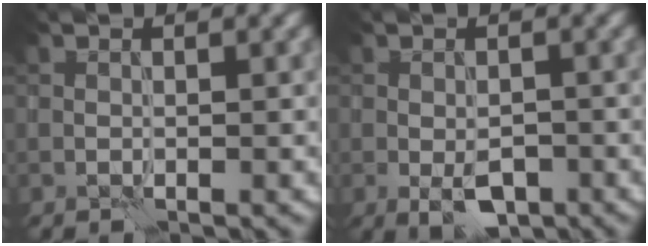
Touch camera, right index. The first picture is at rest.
{"total": 3.6, "force": [-1.6, 1.8, 2.7], "torque": [-0.043, -0.004, -0.025]}